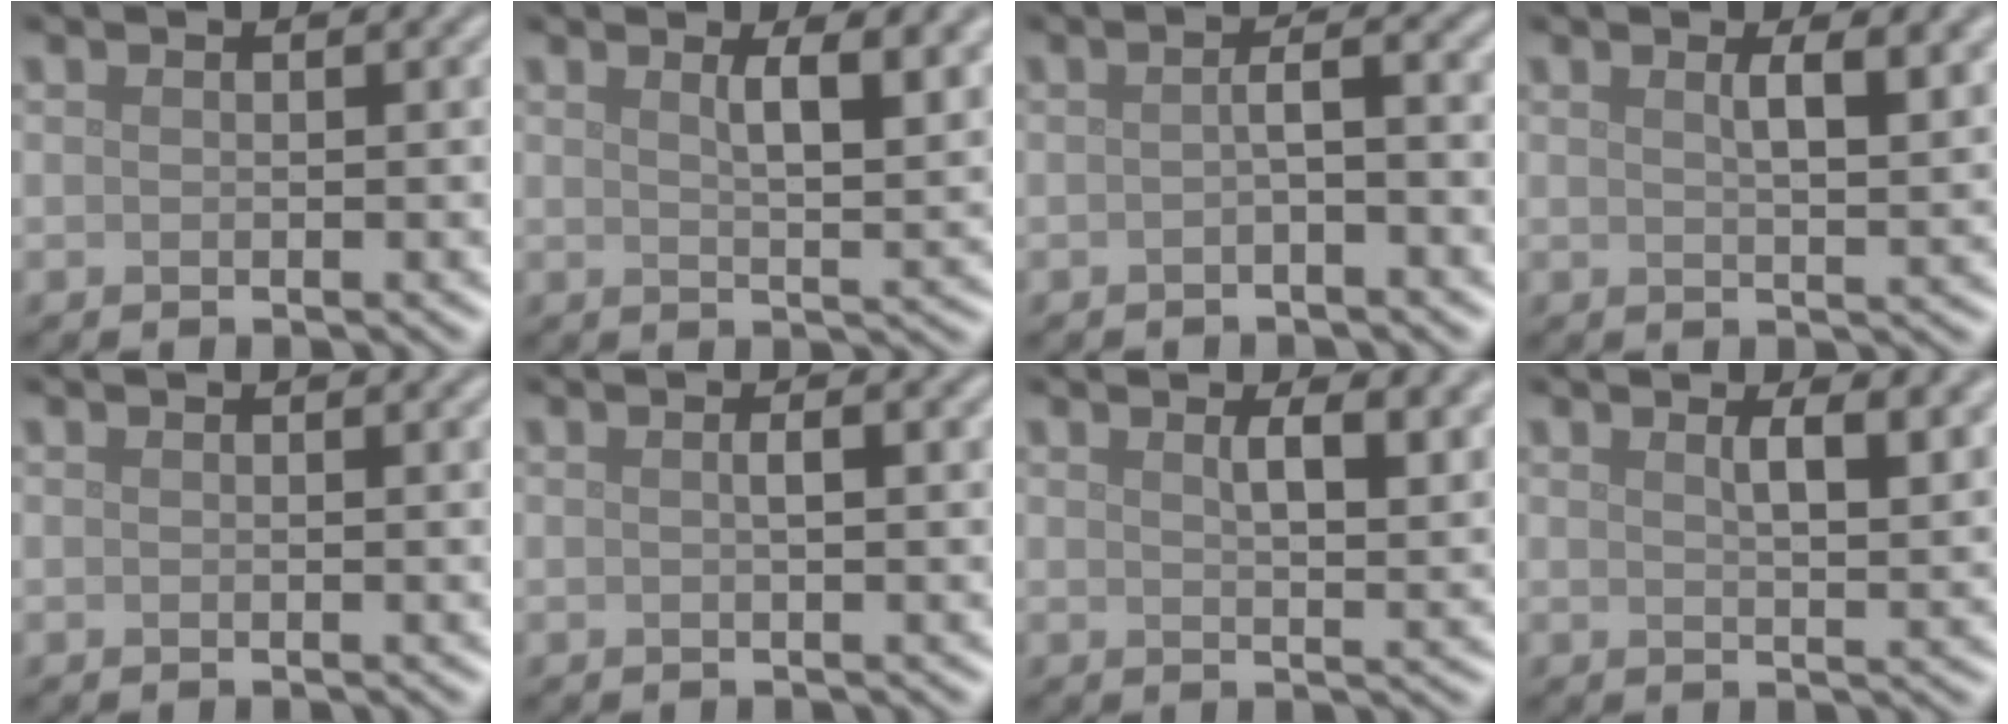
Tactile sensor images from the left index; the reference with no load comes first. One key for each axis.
{"total": 5.3, "fx": 2.2, "fy": 1.6, "fz": 4.5, "tx": -0.057, "ty": 0.002, "tz": 0.033}
{"total": 2.4, "fx": -0.4, "fy": 0.6, "fz": 2.3, "tx": -0.036, "ty": 0.007, "tz": -0.013}
{"total": 4.0, "fx": 1.7, "fy": 1.2, "fz": 3.5, "tx": -0.044, "ty": 0.003, "tz": 0.025}
{"total": 0.6, "fx": 0.2, "fy": 0.1, "fz": 0.6, "tx": -0.005, "ty": 0.002, "tz": 0.002}
{"total": 2.0, "fx": 0.3, "fy": 0.5, "fz": 1.9, "tx": -0.027, "ty": 0.005, "tz": 0.001}
{"total": 4.9, "fx": 2.2, "fy": 1.7, "fz": 4.1, "tx": -0.053, "ty": 0.003, "tz": 0.033}
{"total": 4.3, "fx": 2.0, "fy": 1.3, "fz": 3.6, "tx": -0.045, "ty": 0.002, "tz": 0.029}